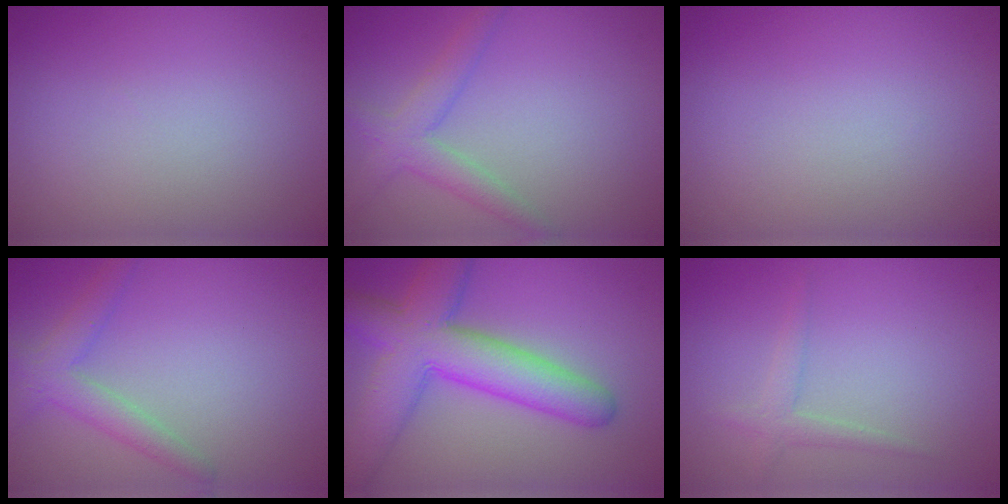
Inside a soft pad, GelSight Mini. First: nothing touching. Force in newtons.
{"total": 3.0, "press": 3.0, "slide": 0.1}
{"total": 0.0}
{"total": 2.9, "press": 2.9, "slide": 0.1}
{"total": 8.7, "press": 8.7, "slide": 0.2}
{"total": 1.6, "press": 1.6, "slide": 0.1}